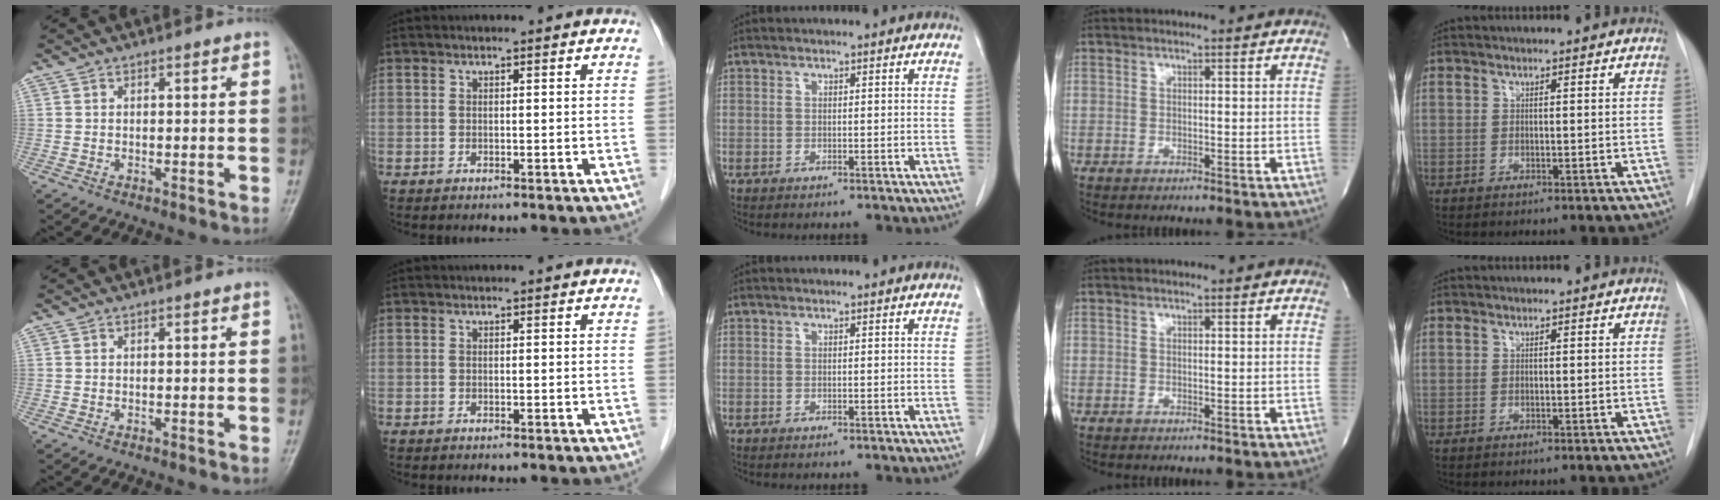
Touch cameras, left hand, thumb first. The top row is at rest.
{}